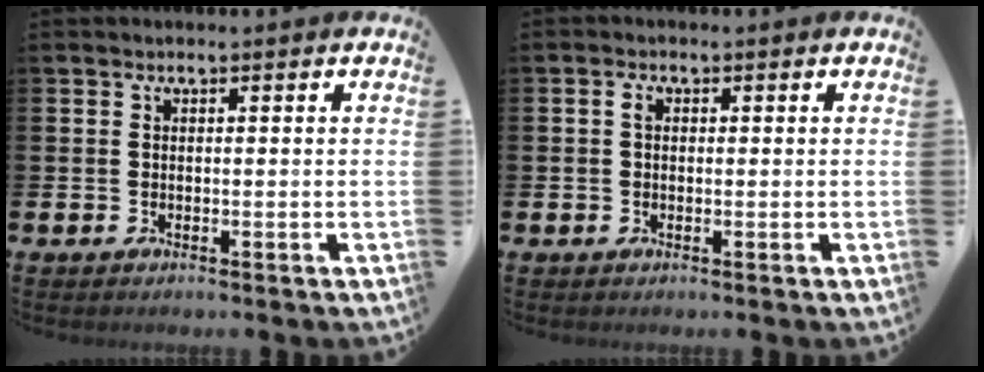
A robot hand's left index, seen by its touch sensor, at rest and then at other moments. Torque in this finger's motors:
{"motor_torque": [0.05, 0.06, 0.04, 0.01]}